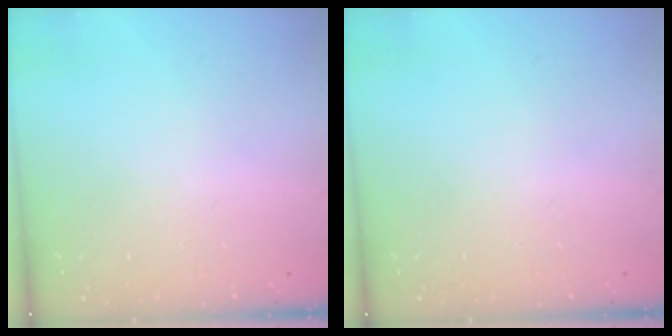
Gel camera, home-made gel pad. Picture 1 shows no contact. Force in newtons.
{"total": 0.0}